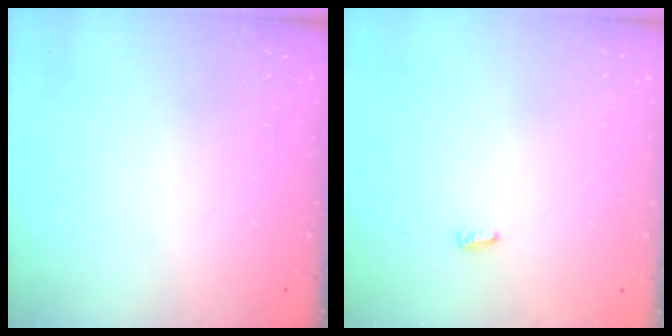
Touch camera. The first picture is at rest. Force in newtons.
{"total": 2.8, "press": 2.8, "slide": 0.4}